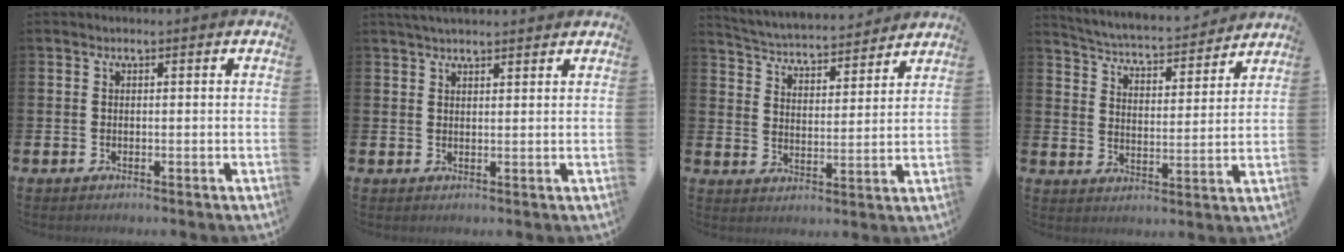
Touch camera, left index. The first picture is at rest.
{"total": 2.7, "force": [2.6, 0.5, 0.8], "torque": [-0.020, -0.002, 0.048]}
{"total": 4.4, "force": [4.4, 0.6, 0.3], "torque": [-0.036, -0.039, 0.073]}
{"total": 4.8, "force": [4.7, 0.5, 0.5], "torque": [-0.042, -0.043, 0.076]}